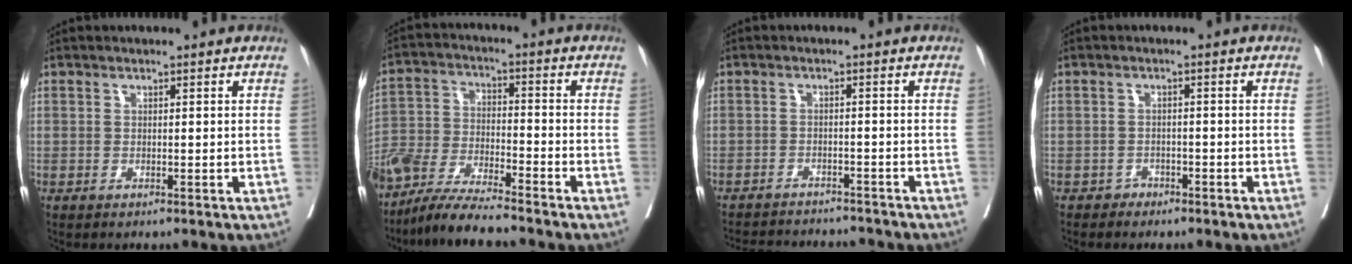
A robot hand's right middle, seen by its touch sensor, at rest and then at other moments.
{"total": 12.0, "force": [-10.6, 1.0, 5.5], "torque": [-0.109, -0.014, -0.199]}
{"total": 12.4, "force": [-11.7, 2.6, 3.1], "torque": [-0.064, 0.003, -0.153]}
{"total": 1.7, "force": [-1.3, 1.0, -0.1], "torque": [-0.005, 0.004, -0.024]}